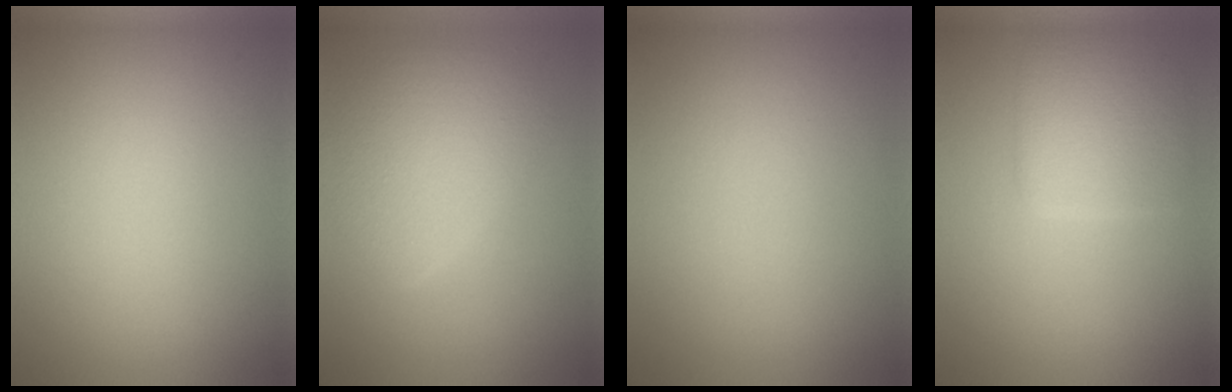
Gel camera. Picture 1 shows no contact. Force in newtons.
{"total": 5.0, "press": 5.0, "slide": 0.2}
{"total": 0.0}
{"total": 3.9, "press": 3.9, "slide": 0.2}